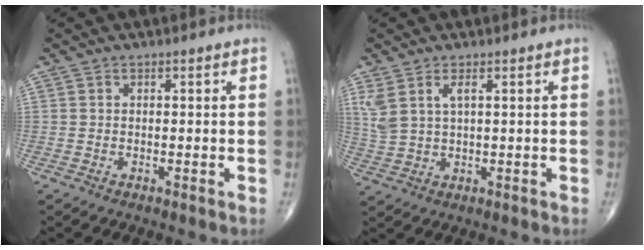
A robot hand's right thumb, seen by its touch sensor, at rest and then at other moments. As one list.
[{"total": 5.2, "force": [2.3, 2.0, 4.2], "torque": [-0.108, -0.005, 0.055]}]